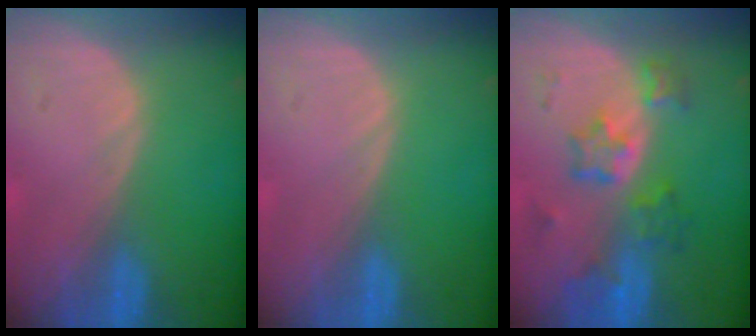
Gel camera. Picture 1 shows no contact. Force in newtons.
{"total": 0.0}
{"total": 7.1, "press": 6.5, "slide": 2.9}